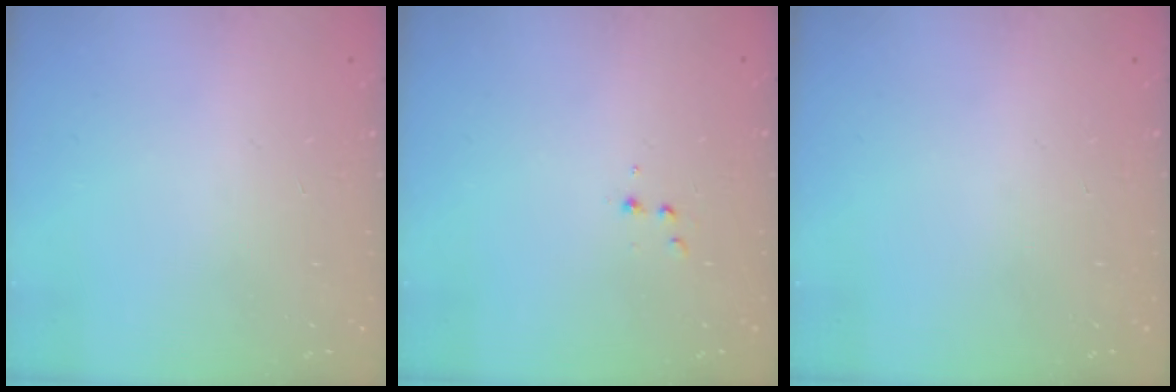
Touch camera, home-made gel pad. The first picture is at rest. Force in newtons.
{"total": 3.2, "press": 3.1, "slide": 1.0}
{"total": 0.0}